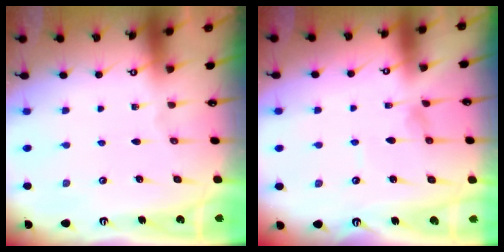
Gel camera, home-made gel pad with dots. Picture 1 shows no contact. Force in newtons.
{"total": 0.0}